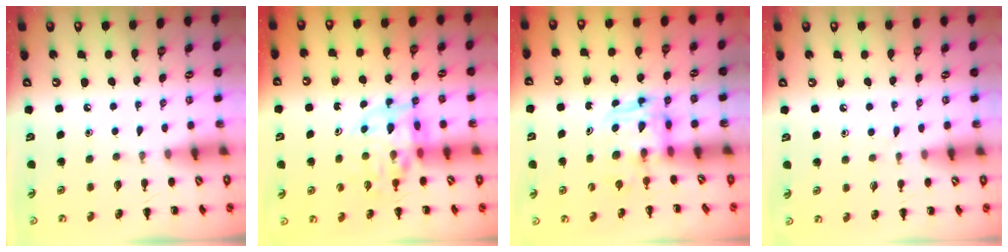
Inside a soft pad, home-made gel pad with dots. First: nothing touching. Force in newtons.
{"total": 10.5, "press": 10.0, "slide": 3.2}
{"total": 2.7, "press": 2.7, "slide": 0.2}
{"total": 2.5, "press": 2.1, "slide": 1.3}